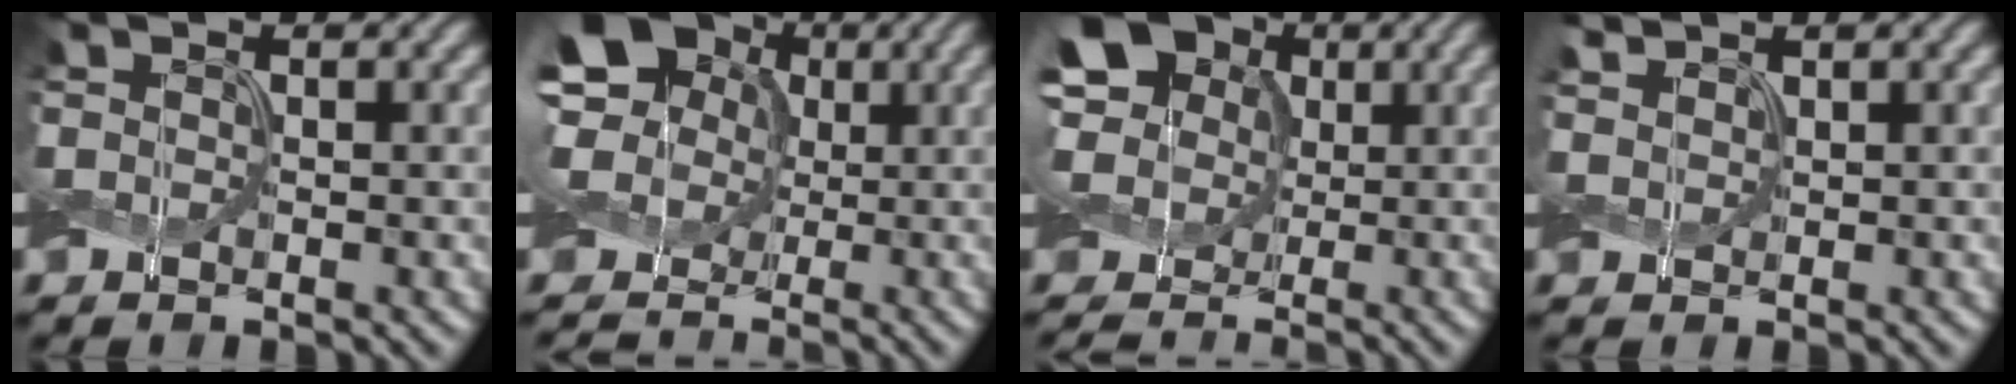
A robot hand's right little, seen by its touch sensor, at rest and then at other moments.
{"total": 11.1, "force": [2.3, 9.7, 5.0], "torque": [-0.150, 0.035, 0.005]}
{"total": 13.1, "force": [3.0, 11.3, 5.7], "torque": [-0.171, 0.044, 0.019]}
{"total": 1.8, "force": [1.6, 0.5, 0.6], "torque": [-0.015, 0.007, 0.033]}